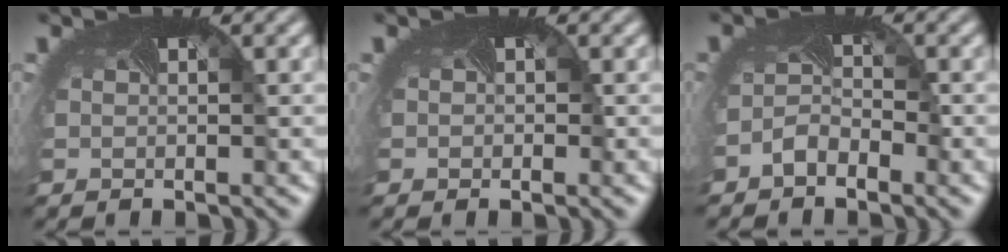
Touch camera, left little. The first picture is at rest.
{"total": 0.6, "force": [0.0, 0.6, 0.1], "torque": [-0.003, -0.006, 0.003]}
{"total": 1.9, "force": [-1.8, 0.6, 0.0], "torque": [-0.018, -0.004, -0.032]}